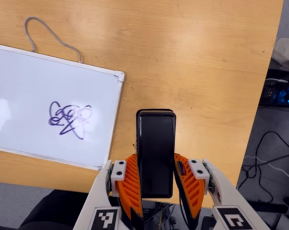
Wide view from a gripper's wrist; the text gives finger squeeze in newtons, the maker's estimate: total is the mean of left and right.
{"total": 4.0, "left": 2.5, "right": 5.6}